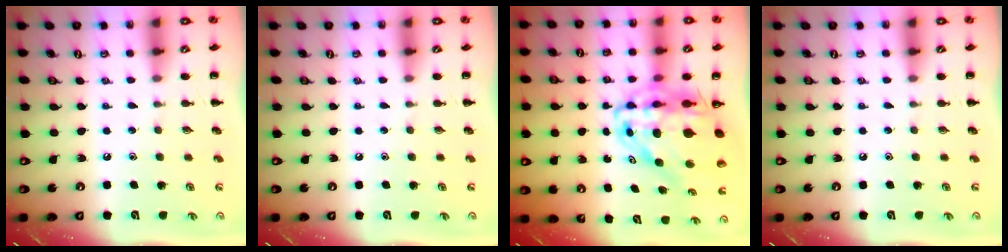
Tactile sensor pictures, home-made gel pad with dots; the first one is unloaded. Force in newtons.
{"total": 0.0}
{"total": 15.5, "press": 14.8, "slide": 4.6}
{"total": 0.0}